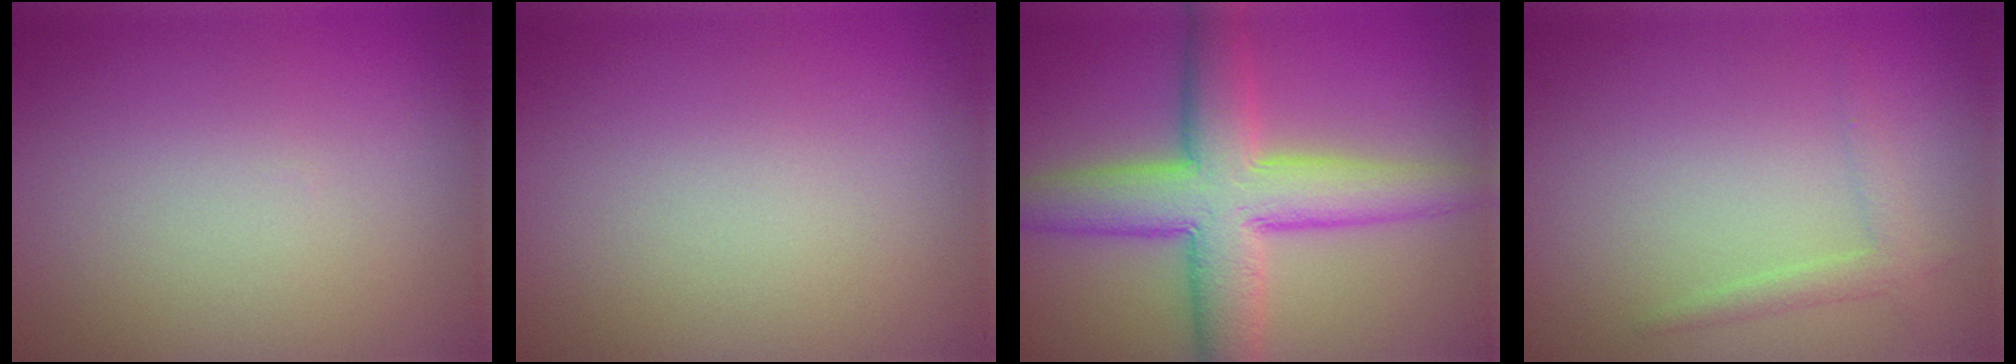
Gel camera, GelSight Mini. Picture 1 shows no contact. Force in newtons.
{"total": 0.0}
{"total": 8.9, "press": 8.9, "slide": 0.2}
{"total": 1.5, "press": 1.4, "slide": 0.1}